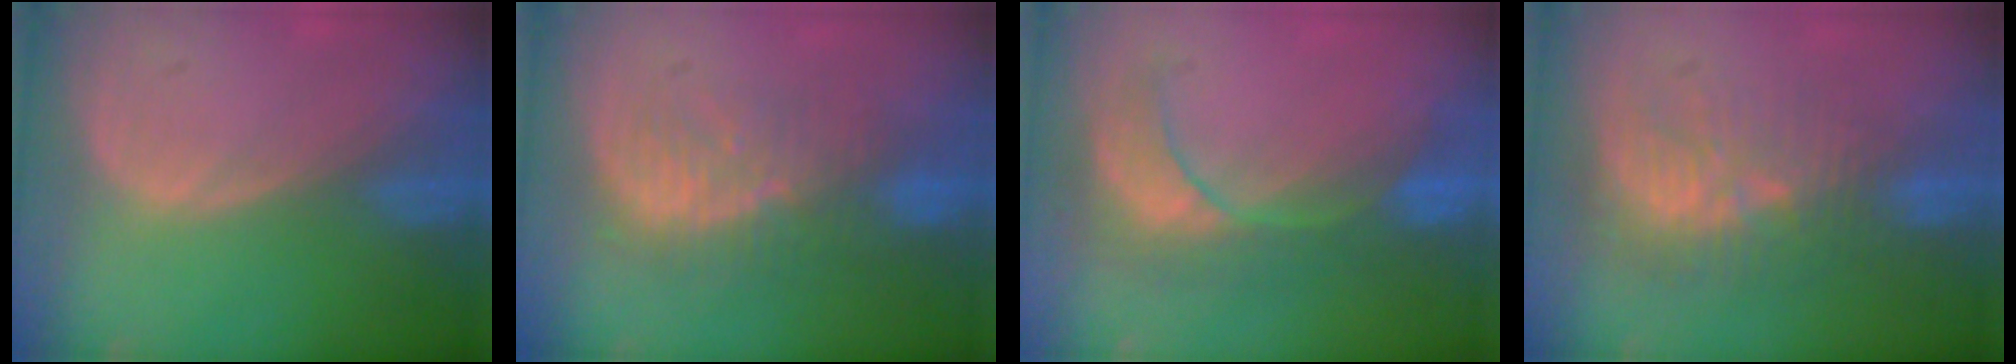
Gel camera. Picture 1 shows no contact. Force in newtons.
{"total": 9.0, "press": 8.1, "slide": 3.7}
{"total": 8.0, "press": 7.9, "slide": 1.3}
{"total": 10.1, "press": 9.0, "slide": 4.8}